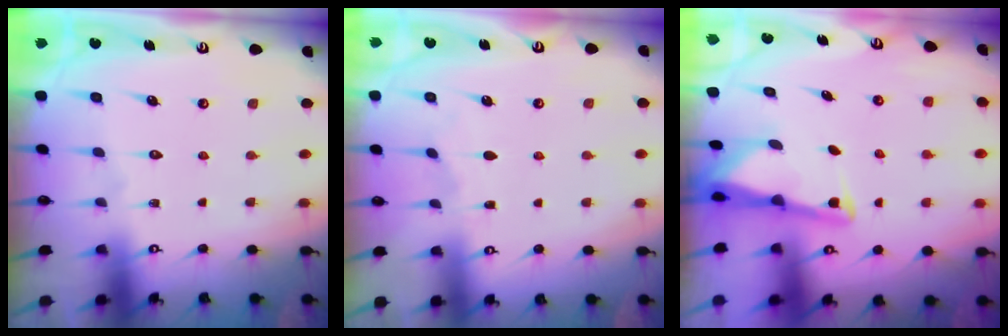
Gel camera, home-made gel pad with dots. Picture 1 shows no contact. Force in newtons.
{"total": 1.8, "press": 1.8, "slide": 0.3}
{"total": 3.0, "press": 3.0, "slide": 0.4}